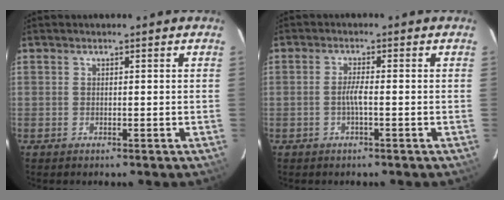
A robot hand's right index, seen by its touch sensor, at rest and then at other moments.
{"total": 2.2, "force": [-0.7, -0.1, 2.1], "torque": [-0.041, 0.001, -0.015]}